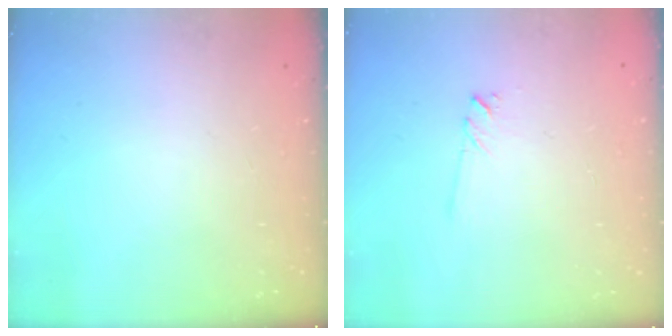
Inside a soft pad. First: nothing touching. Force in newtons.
{"total": 3.2, "press": 3.2, "slide": 0.3}